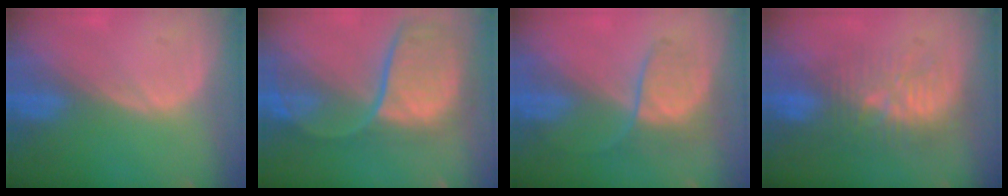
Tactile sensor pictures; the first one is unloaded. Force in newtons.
{"total": 11.9, "press": 9.9, "slide": 6.6}
{"total": 6.3, "press": 6.0, "slide": 2.0}
{"total": 9.2, "press": 8.8, "slide": 2.6}